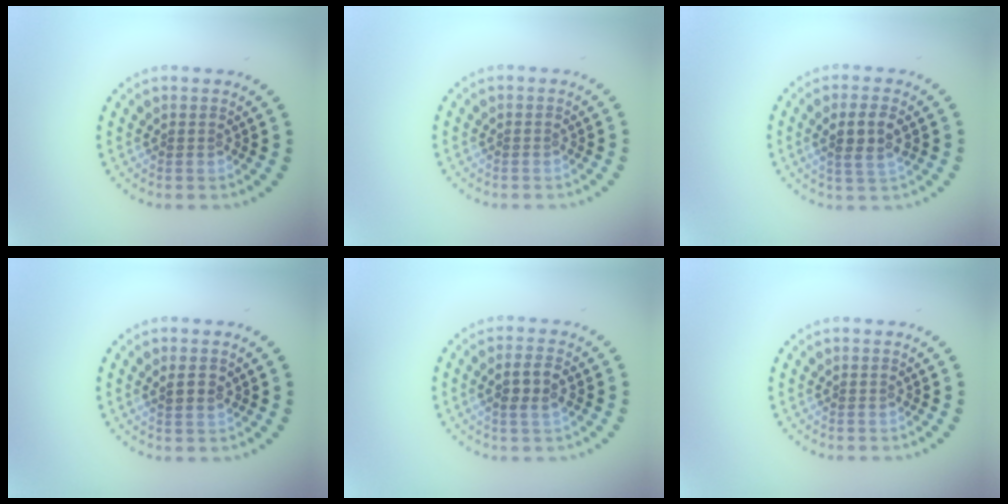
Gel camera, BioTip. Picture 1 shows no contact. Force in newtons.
{"total": 0.0}
{"total": 2.8, "press": 2.6, "slide": 1.0}
{"total": 1.1, "press": 1.0, "slide": 0.4}
{"total": 2.3, "press": 2.2, "slide": 0.6}
{"total": 0.0}